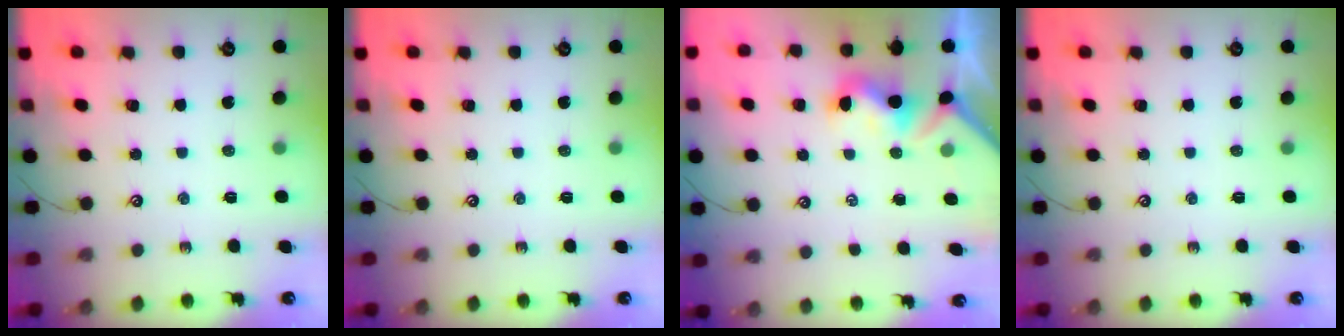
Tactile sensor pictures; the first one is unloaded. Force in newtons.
{"total": 0.0}
{"total": 1.0, "press": 0.7, "slide": 0.6}
{"total": 0.0}